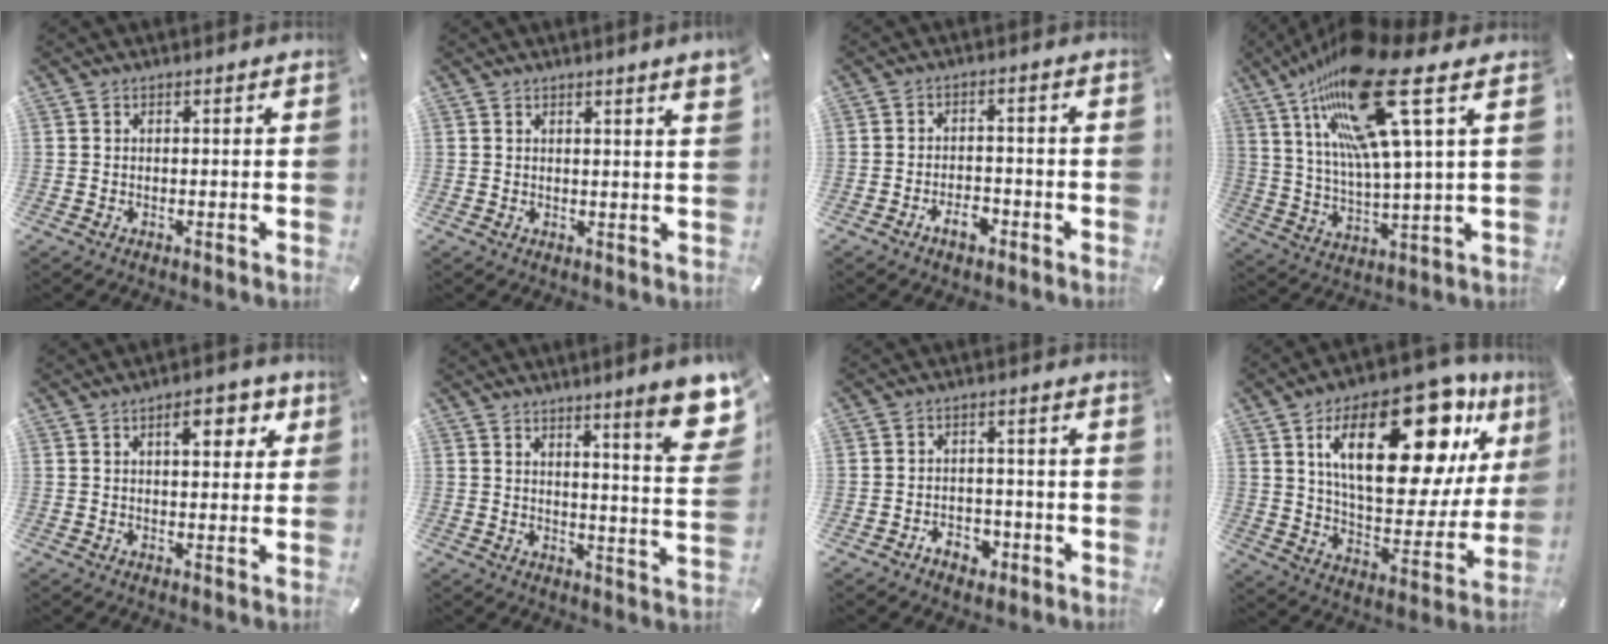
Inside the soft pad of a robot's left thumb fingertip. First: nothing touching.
{"total": 2.9, "force": [1.5, -0.1, 2.5], "torque": [-0.046, -0.003, 0.027]}
{"total": 4.8, "force": [-3.0, 2.6, 2.7], "torque": [-0.048, 0.014, -0.055]}
{"total": 22.5, "force": [12.3, 4.3, 18.3], "torque": [-0.357, -0.054, 0.193]}
{"total": 7.2, "force": [2.9, 3.4, 5.6], "torque": [-0.069, -0.008, 0.038]}
{"total": 11.4, "force": [7.0, 1.3, 8.9], "torque": [-0.122, -0.051, 0.111]}
{"total": 4.6, "force": [-2.7, 3.4, 1.6], "torque": [-0.024, 0.013, -0.048]}
{"total": 29.0, "force": [14.1, 13.1, 21.7], "torque": [-0.324, -0.076, 0.232]}